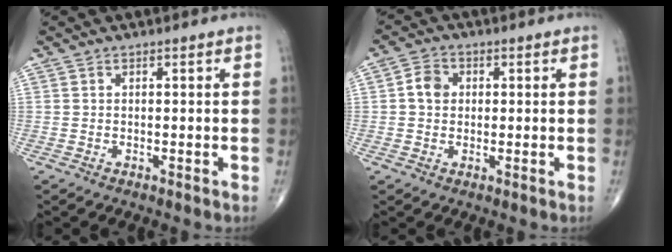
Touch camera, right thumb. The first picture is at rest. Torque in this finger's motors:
{"motor_torque": [-0.30, 0.29, 0.21, -0.16, 0.11]}